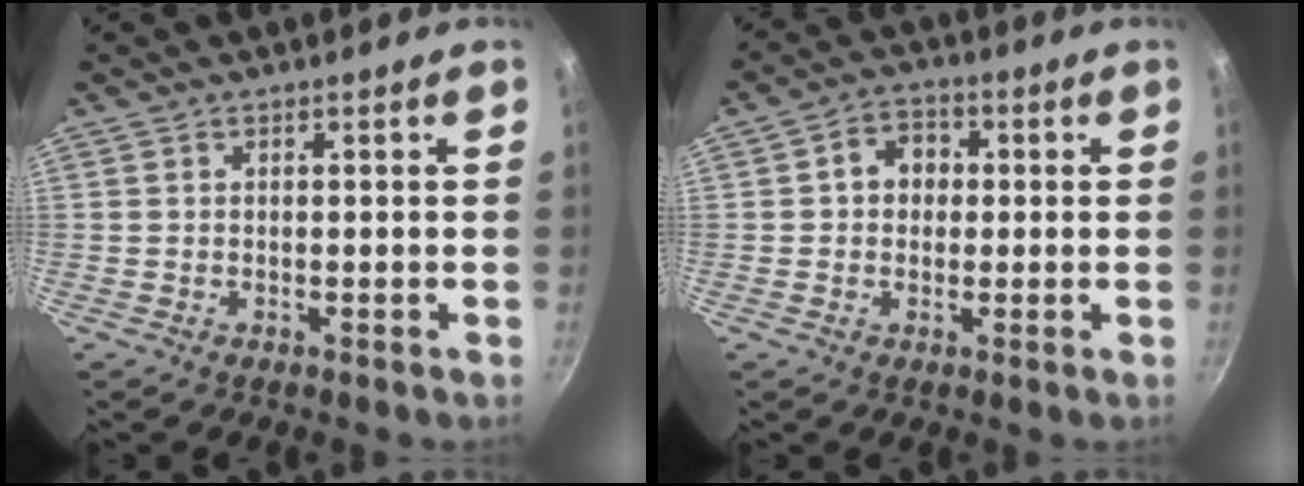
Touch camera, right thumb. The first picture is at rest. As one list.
[{"total": 5.9, "force": [0.6, 4.9, 3.2], "torque": [-0.020, 0.011, 0.000]}]